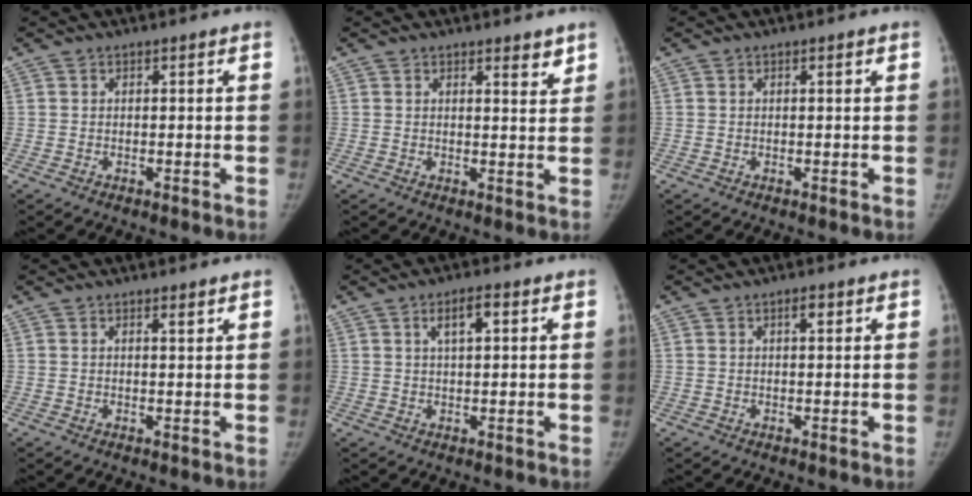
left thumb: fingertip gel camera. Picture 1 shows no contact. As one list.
[{"total": 2.8, "force": [2.1, 0.8, 1.6], "torque": [-0.013, -0.016, 0.029]}, {"total": 0.6, "force": [0.3, 0.1, 0.5], "torque": [-0.008, 0.000, 0.003]}, {"total": 1.1, "force": [0.8, 0.2, 0.8], "torque": [-0.012, -0.006, 0.014]}, {"total": 4.1, "force": [1.6, 1.4, 3.5], "torque": [-0.055, 0.006, 0.027]}, {"total": 1.7, "force": [0.8, 0.6, 1.4], "torque": [-0.017, 0.001, 0.011]}]